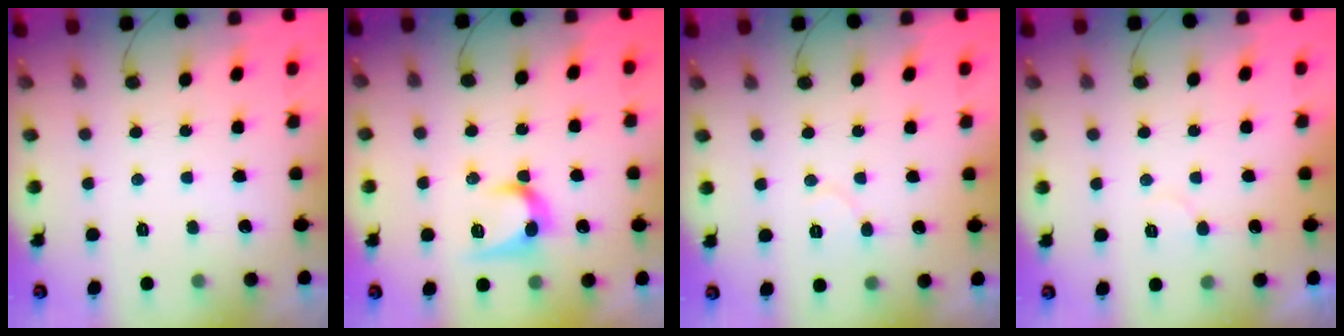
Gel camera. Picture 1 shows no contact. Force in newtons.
{"total": 10.3, "press": 10.2, "slide": 0.7}
{"total": 5.7, "press": 5.7, "slide": 0.5}
{"total": 5.6, "press": 5.6, "slide": 0.4}